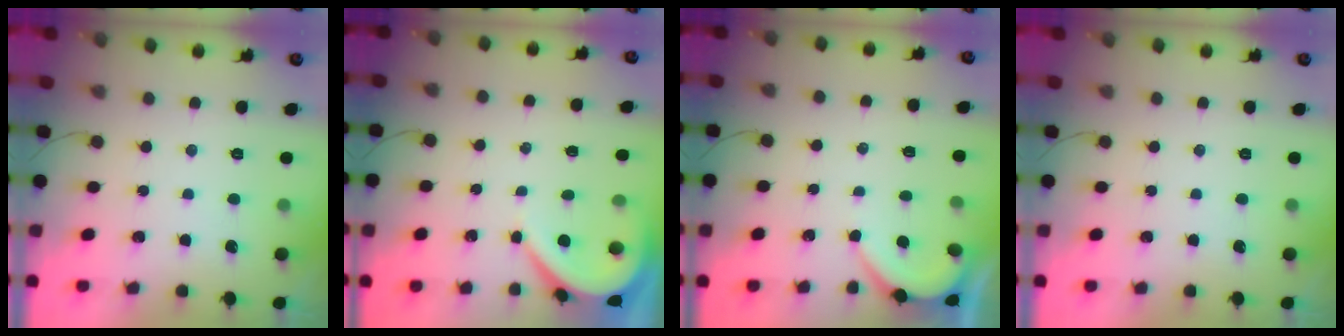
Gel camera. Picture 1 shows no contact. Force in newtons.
{"total": 4.5, "press": 4.4, "slide": 0.2}
{"total": 1.7, "press": 1.6, "slide": 0.4}
{"total": 0.0}